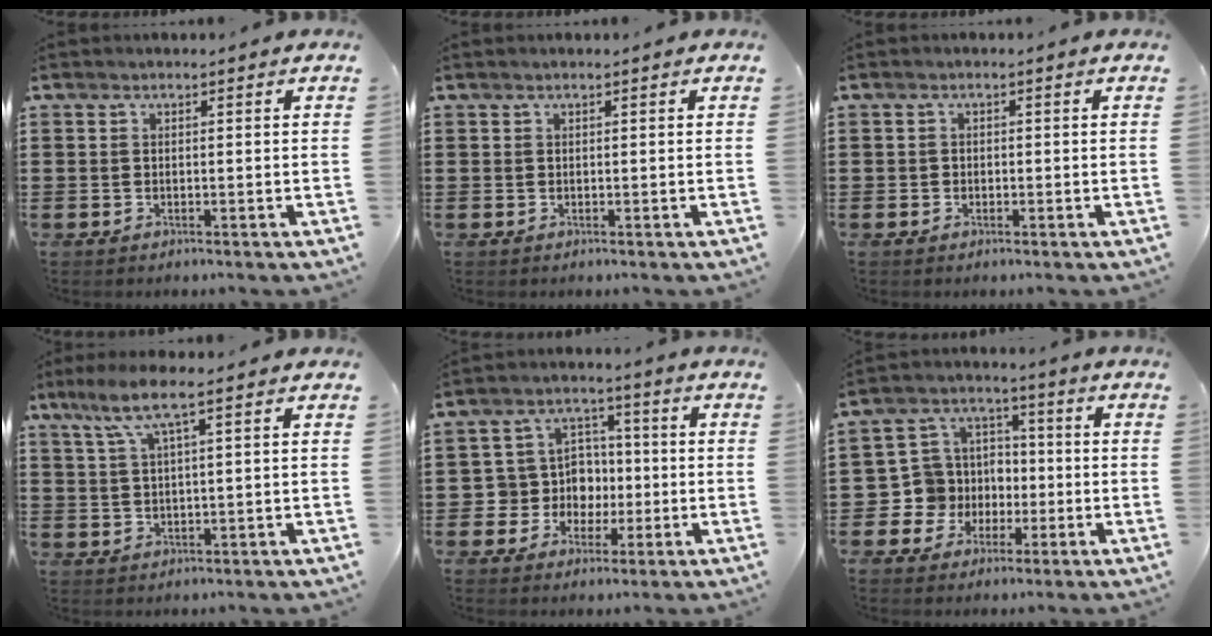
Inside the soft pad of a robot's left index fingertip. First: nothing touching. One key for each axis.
{"total": 0.0}
{"total": 0.8, "fx": -0.3, "fy": 0.7, "fz": 0.2, "tx": -0.006, "ty": 0.003, "tz": -0.006}
{"total": 6.1, "fx": 2.9, "fy": 0.7, "fz": 5.3, "tx": -0.110, "ty": 0.007, "tz": 0.048}
{"total": 7.0, "fx": -0.3, "fy": 6.8, "fz": 1.6, "tx": -0.059, "ty": 0.011, "tz": -0.001}
{"total": 7.3, "fx": -1.3, "fy": 7.2, "fz": 0.6, "tx": -0.059, "ty": 0.004, "tz": -0.024}